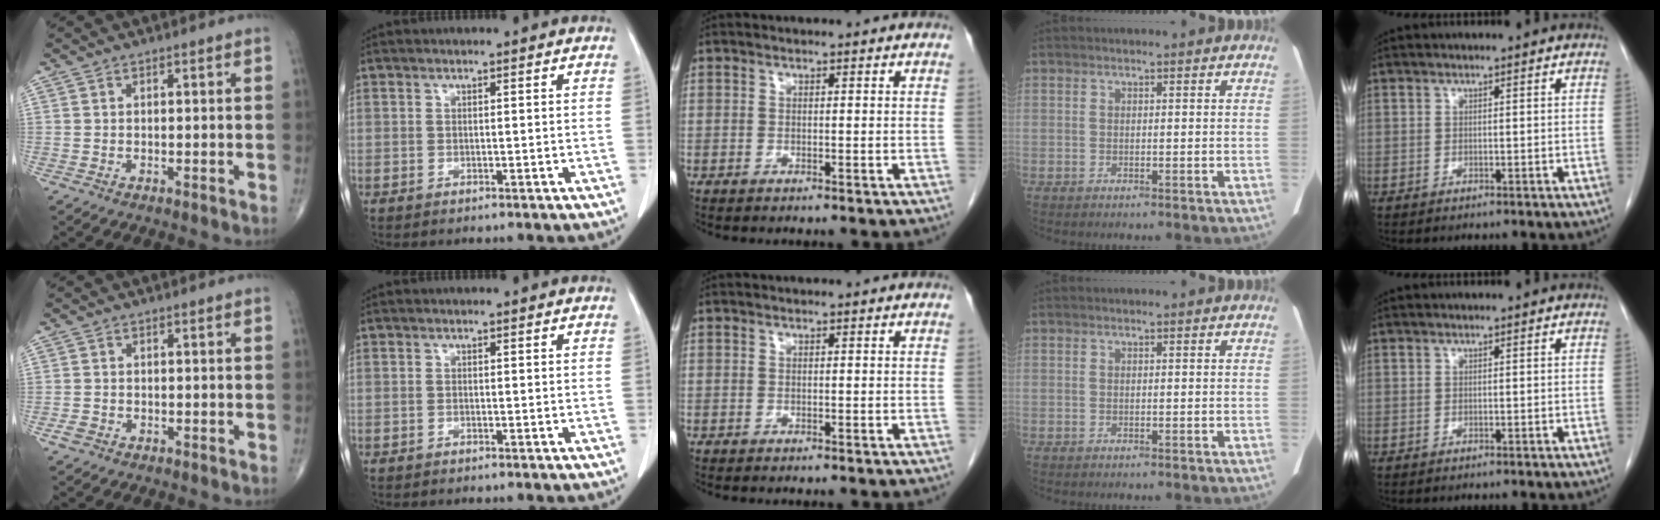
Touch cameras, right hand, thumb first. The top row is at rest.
{"thumb": {"total": 1.6, "force": [-0.9, 1.1, 0.6], "torque": [-0.014, 0.005, -0.016]}}